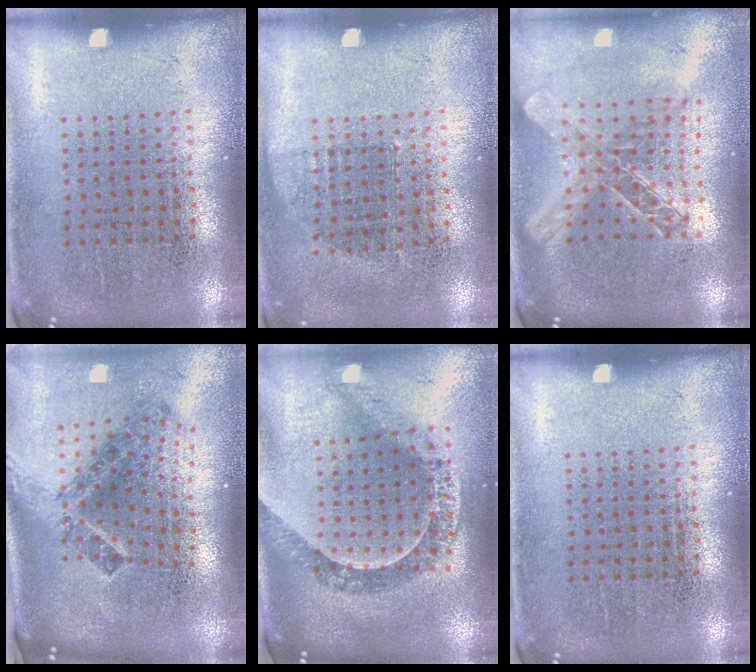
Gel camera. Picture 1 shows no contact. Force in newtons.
{"total": 0.7, "press": 0.6, "slide": 0.3}
{"total": 1.9, "press": 1.6, "slide": 1.1}
{"total": 2.5, "press": 1.5, "slide": 2.0}
{"total": 1.2, "press": 1.1, "slide": 0.3}
{"total": 0.0}